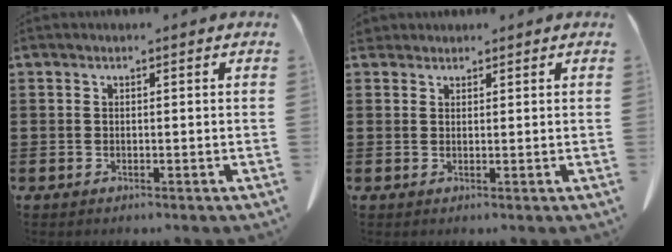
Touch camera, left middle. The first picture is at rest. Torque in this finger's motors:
{"motor_torque": [0.21, 0.20, 0.03, 0.03]}